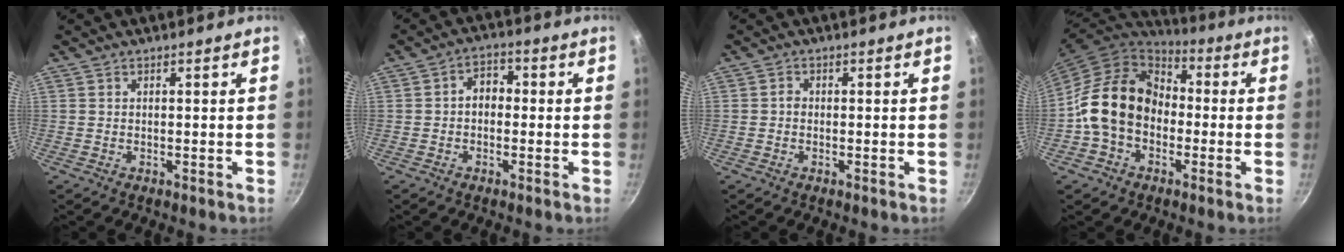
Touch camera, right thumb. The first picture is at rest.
{"total": 4.5, "force": [-0.3, 3.4, 2.9], "torque": [-0.020, 0.015, -0.013]}
{"total": 1.1, "force": [-0.2, 1.0, 0.5], "torque": [-0.008, 0.006, -0.006]}
{"total": 16.5, "force": [-1.7, 12.8, 10.3], "torque": [-0.151, 0.045, -0.044]}